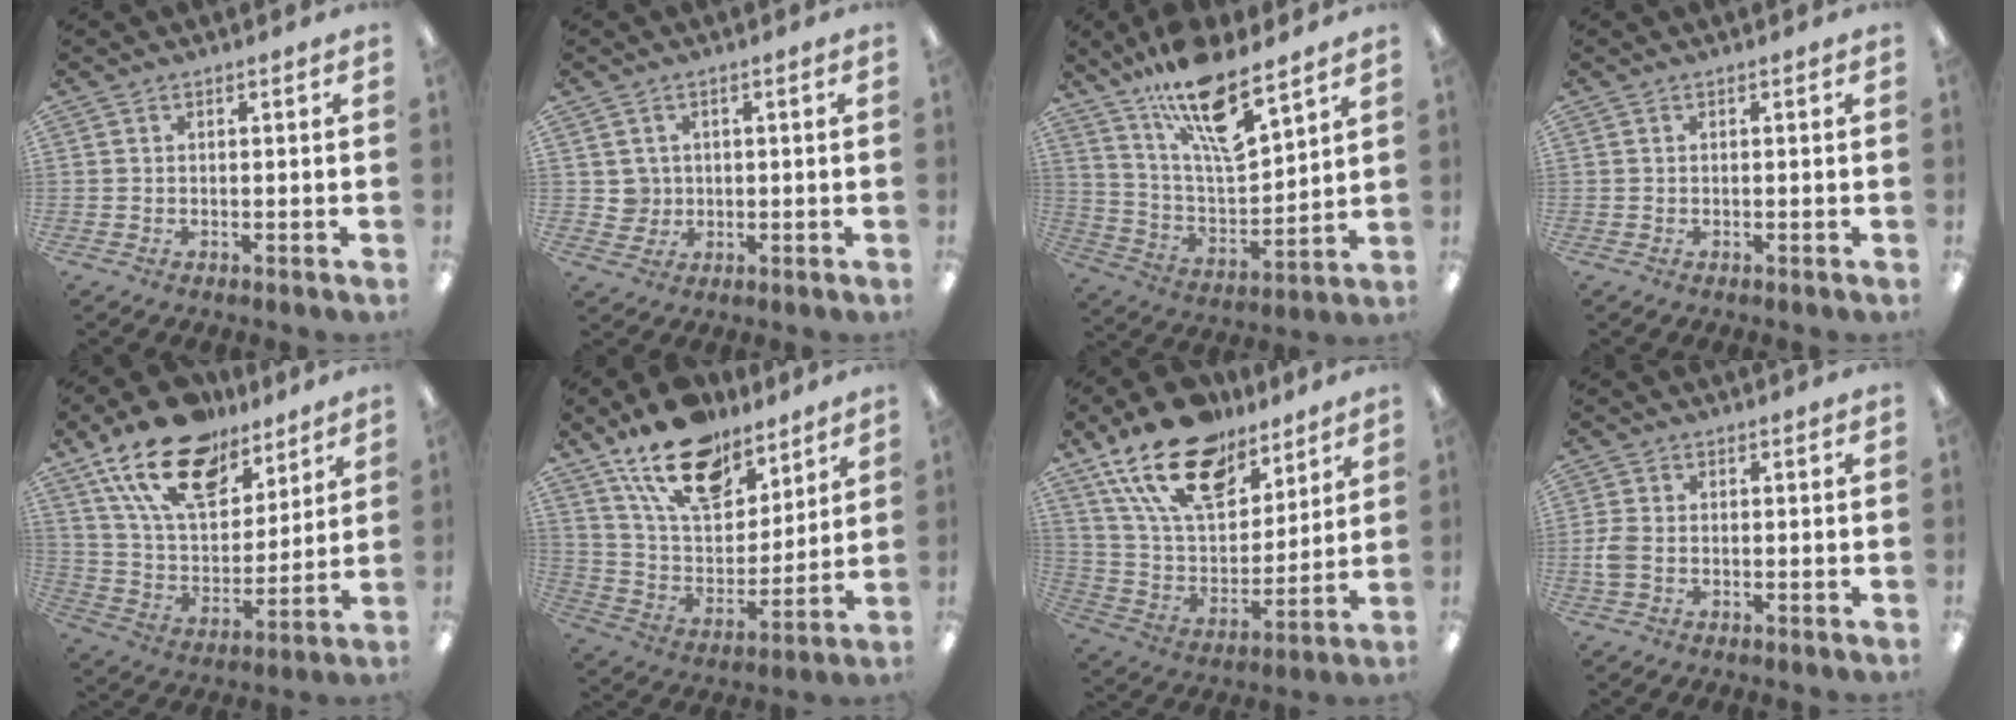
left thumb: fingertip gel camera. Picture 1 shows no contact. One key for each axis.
{"total": 3.5, "fx": 0.9, "fy": 3.4, "fz": 0.0, "tx": -0.004, "ty": 0.004, "tz": 0.015}
{"total": 17.8, "fx": 12.8, "fy": 5.3, "fz": 11.0, "tx": -0.195, "ty": -0.076, "tz": 0.218}
{"total": 0.0}
{"total": 20.8, "fx": 13.9, "fy": 10.7, "fz": 11.1, "tx": -0.209, "ty": -0.069, "tz": 0.250}
{"total": 18.5, "fx": 13.4, "fy": 9.2, "fz": 9.0, "tx": -0.172, "ty": -0.068, "tz": 0.242}
{"total": 21.3, "fx": 14.4, "fy": 11.2, "fz": 11.2, "tx": -0.213, "ty": -0.073, "tz": 0.260}
{"total": 3.8, "fx": -0.8, "fy": 2.4, "fz": 2.8, "tx": -0.061, "ty": 0.003, "tz": -0.015}